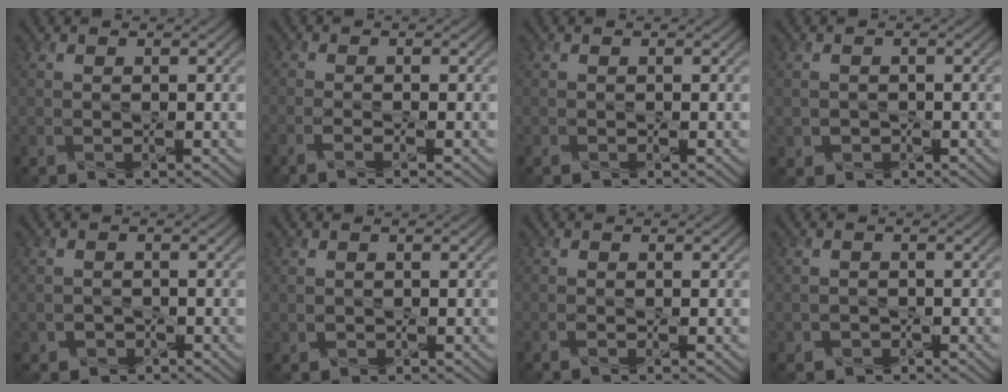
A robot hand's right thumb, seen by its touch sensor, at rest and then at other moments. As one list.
[{"total": 2.2, "force": [-1.3, 0.3, 1.8], "torque": [-0.029, 0.002, -0.038]}, {"total": 0.0}, {"total": 1.6, "force": [-0.6, 1.4, 0.2], "torque": [-0.003, -0.009, -0.012]}, {"total": 1.7, "force": [-1.0, 1.3, 0.3], "torque": [0.000, -0.004, -0.019]}, {"total": 0.5, "force": [0.0, 0.5, 0.1], "torque": [-0.003, -0.006, 0.002]}, {"total": 0.6, "force": [-0.4, 0.0, 0.5], "torque": [-0.010, 0.000, -0.009]}, {"total": 1.4, "force": [-0.8, 1.0, 0.2], "torque": [0.001, -0.002, -0.016]}]